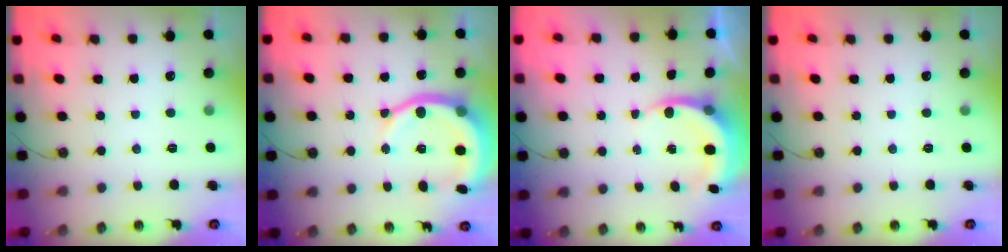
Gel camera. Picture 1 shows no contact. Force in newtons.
{"total": 11.7, "press": 11.5, "slide": 2.1}
{"total": 4.9, "press": 4.9, "slide": 0.3}
{"total": 0.0}